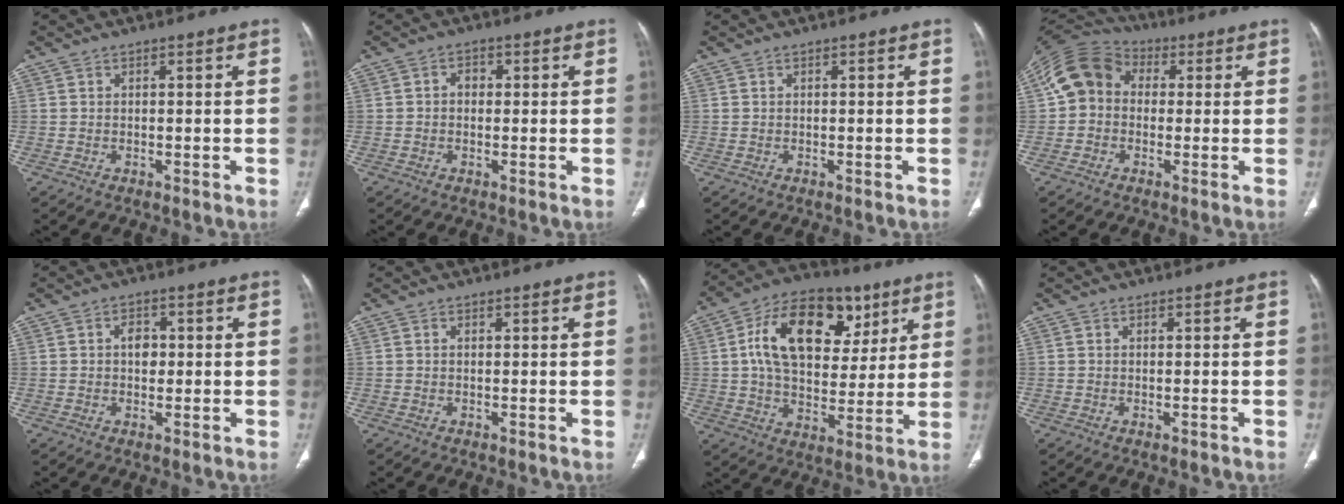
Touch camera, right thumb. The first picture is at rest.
{"total": 2.2, "force": [0.1, 1.8, 1.3], "torque": [-0.012, 0.009, -0.002]}
{"total": 0.0}
{"total": 11.3, "force": [0.8, 9.5, 6.0], "torque": [-0.106, 0.034, 0.000]}
{"total": 3.3, "force": [0.2, 2.4, 2.3], "torque": [-0.023, 0.004, 0.001]}
{"total": 0.0}
{"total": 21.5, "force": [7.2, 13.6, 15.1], "torque": [-0.215, -0.002, 0.113]}
{"total": 0.7, "force": [-0.3, 0.2, 0.6], "torque": [-0.011, -0.004, -0.002]}